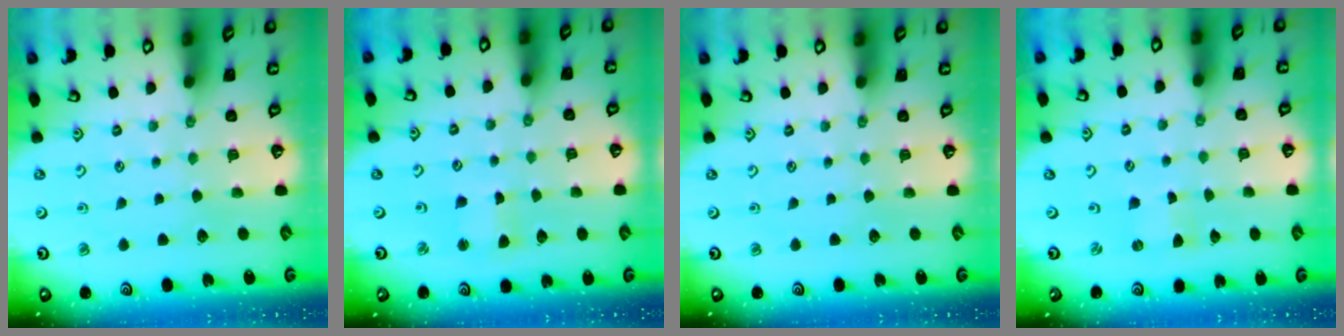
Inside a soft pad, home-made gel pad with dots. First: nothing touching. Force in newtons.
{"total": 1.7, "press": 1.7, "slide": 0.2}
{"total": 0.0}
{"total": 0.0}